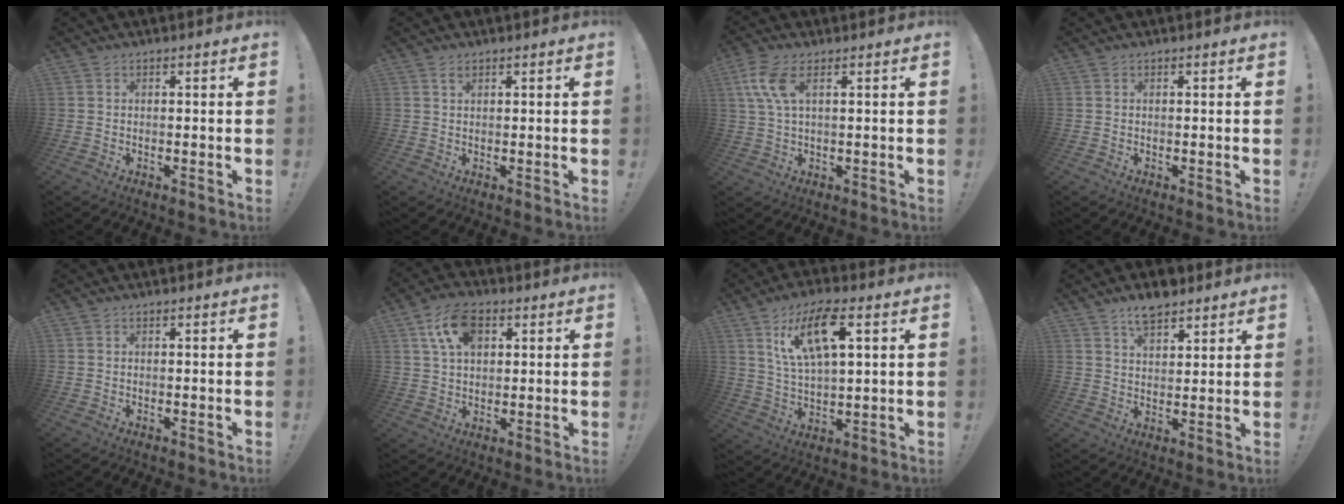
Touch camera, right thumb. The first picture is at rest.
{"total": 1.5, "force": [1.0, 0.7, 0.8], "torque": [-0.012, -0.002, 0.019]}
{"total": 7.5, "force": [2.8, 3.1, 6.2], "torque": [-0.125, 0.000, 0.055]}
{"total": 0.0}
{"total": 0.0}
{"total": 11.0, "force": [4.6, 6.6, 7.4], "torque": [-0.126, 0.003, 0.089]}
{"total": 14.0, "force": [6.5, 5.3, 11.3], "torque": [-0.209, -0.012, 0.111]}
{"total": 7.3, "force": [5.6, 3.3, 3.3], "torque": [-0.047, -0.027, 0.102]}